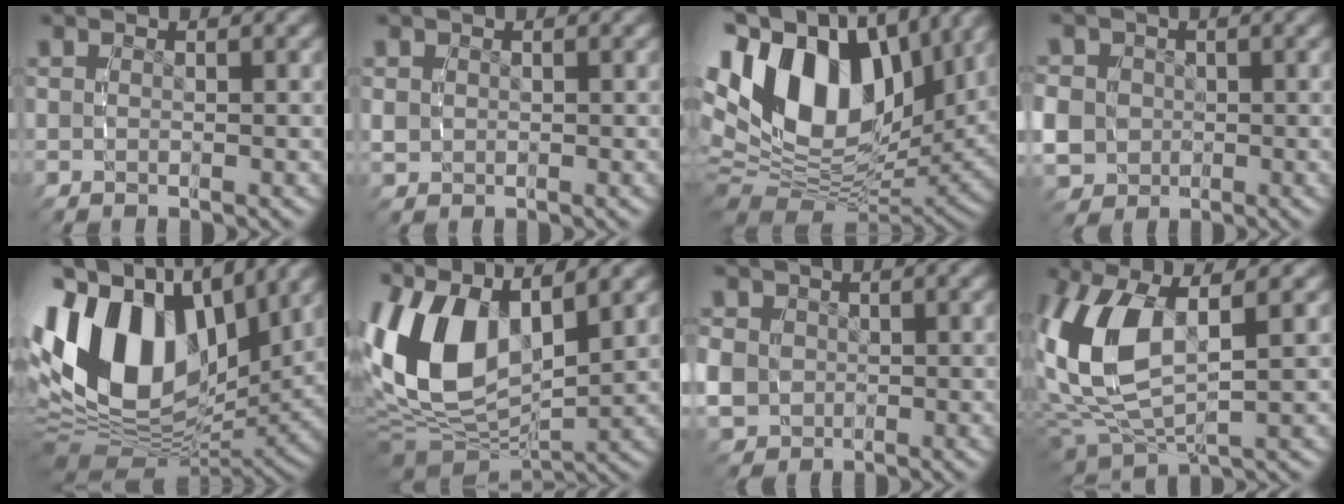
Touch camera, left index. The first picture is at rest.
{"total": 1.3, "force": [-0.1, 1.2, 0.4], "torque": [-0.017, -0.009, 0.006]}
{"total": 16.6, "force": [3.6, 11.0, 11.9], "torque": [-0.225, -0.010, 0.061]}
{"total": 6.9, "force": [-0.5, 6.4, 2.7], "torque": [-0.064, -0.025, -0.005]}
{"total": 16.8, "force": [2.4, 11.5, 12.1], "torque": [-0.231, -0.011, 0.045]}
{"total": 12.0, "force": [1.3, 7.6, 9.1], "torque": [-0.199, -0.020, 0.037]}
{"total": 5.1, "force": [-0.4, 4.7, 2.1], "torque": [-0.054, -0.020, -0.001]}
{"total": 8.6, "force": [1.8, 5.0, 6.8], "torque": [-0.177, -0.012, 0.043]}